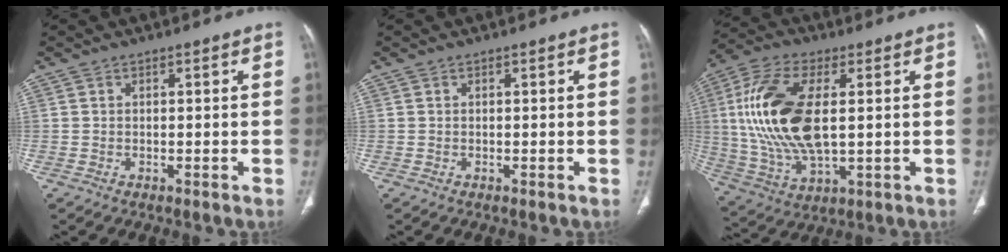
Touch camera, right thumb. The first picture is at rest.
{"total": 0.0}
{"total": 19.8, "force": [2.3, 9.4, 17.2], "torque": [-0.364, -0.004, 0.045]}